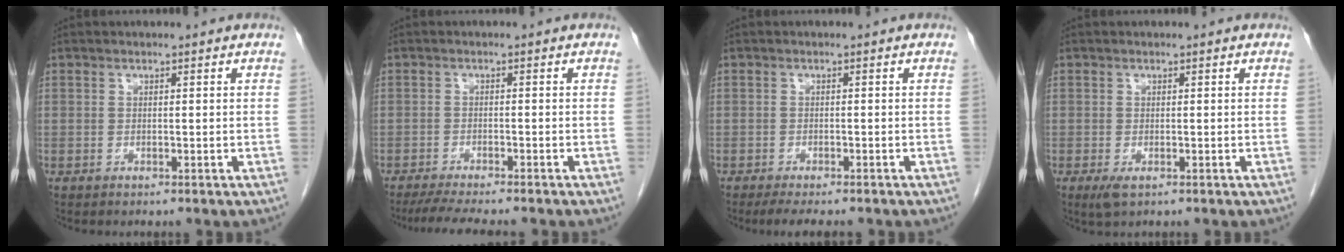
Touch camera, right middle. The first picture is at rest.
{"total": 7.6, "force": [-6.5, 0.5, 3.9], "torque": [-0.054, -0.014, -0.101]}
{"total": 5.8, "force": [-4.8, 1.3, 3.0], "torque": [-0.038, -0.009, -0.069]}
{"total": 1.8, "force": [-0.9, 0.6, 1.4], "torque": [-0.025, -0.005, -0.010]}